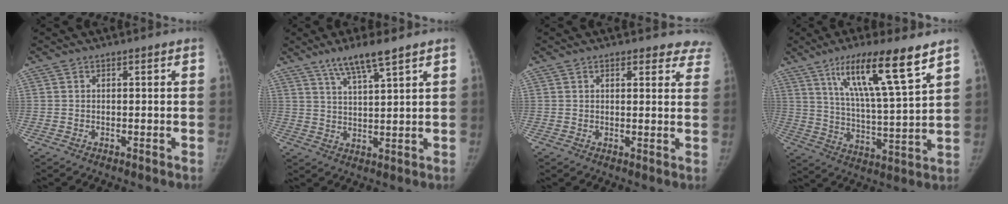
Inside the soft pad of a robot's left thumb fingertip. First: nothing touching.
{"total": 7.3, "force": [5.2, 0.7, 5.1], "torque": [-0.097, -0.026, 0.100]}
{"total": 7.8, "force": [6.6, 3.3, 2.4], "torque": [0.026, -0.018, 0.054]}
{"total": 16.2, "force": [9.7, 1.8, 12.8], "torque": [-0.216, -0.045, 0.172]}